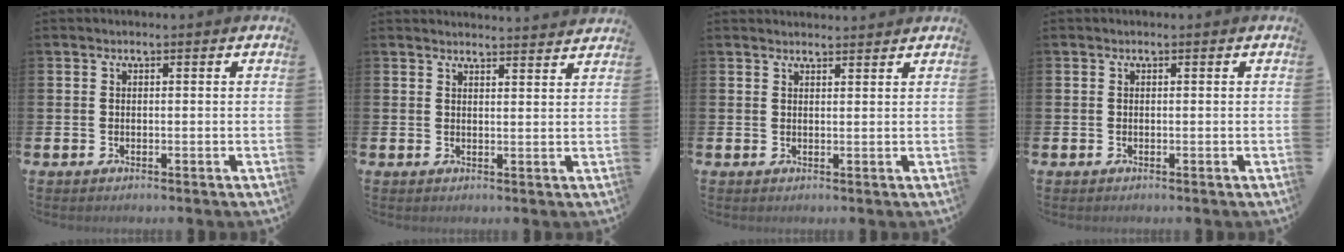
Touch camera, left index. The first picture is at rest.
{"total": 2.7, "force": [2.7, -0.3, -0.1], "torque": [0.010, -0.023, 0.046]}
{"total": 1.8, "force": [1.8, 0.2, 0.0], "torque": [0.009, -0.011, 0.031]}
{"total": 0.0}